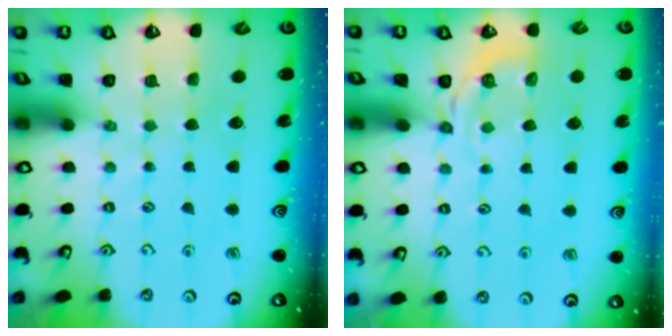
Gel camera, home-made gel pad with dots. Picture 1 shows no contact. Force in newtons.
{"total": 4.5, "press": 4.1, "slide": 2.0}